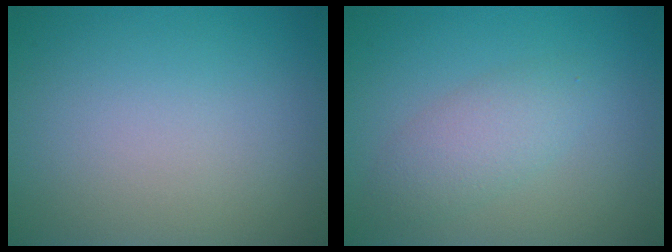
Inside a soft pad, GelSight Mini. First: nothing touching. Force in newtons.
{"total": 2.8, "press": 2.8, "slide": 0.1}